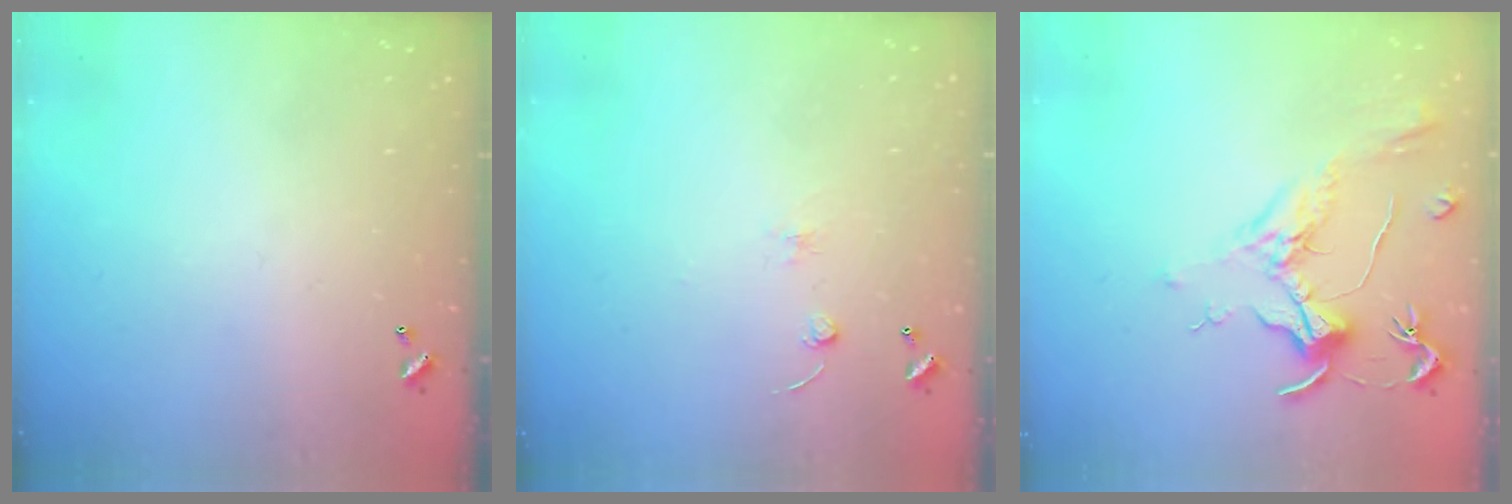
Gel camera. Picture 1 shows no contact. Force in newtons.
{"total": 2.5, "press": 2.4, "slide": 0.8}
{"total": 1.9, "press": 1.7, "slide": 0.9}